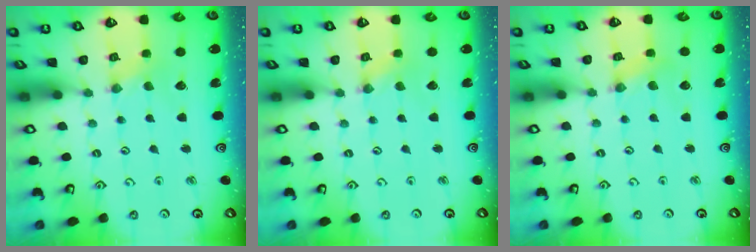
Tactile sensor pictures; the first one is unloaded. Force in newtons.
{"total": 0.6, "press": 0.6, "slide": 0.2}
{"total": 1.9, "press": 1.9, "slide": 0.3}